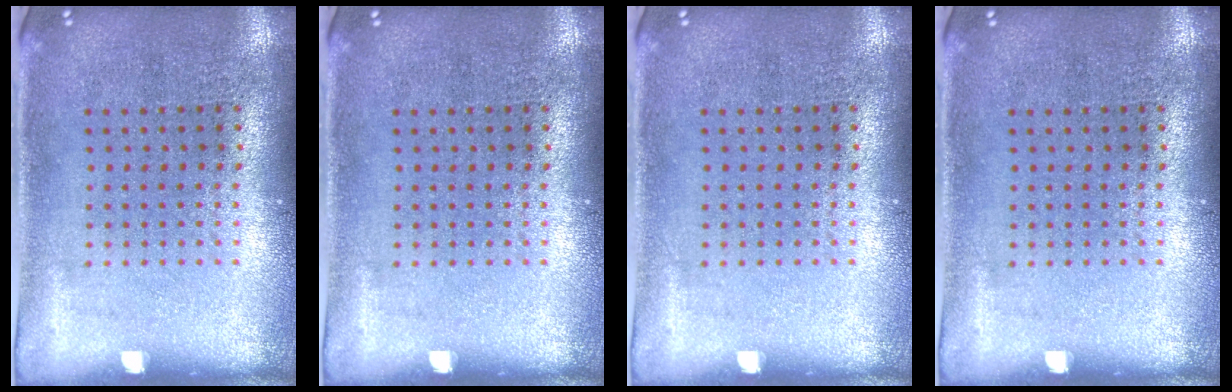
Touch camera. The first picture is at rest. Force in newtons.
{"total": 0.0}
{"total": 0.0}
{"total": 0.0}